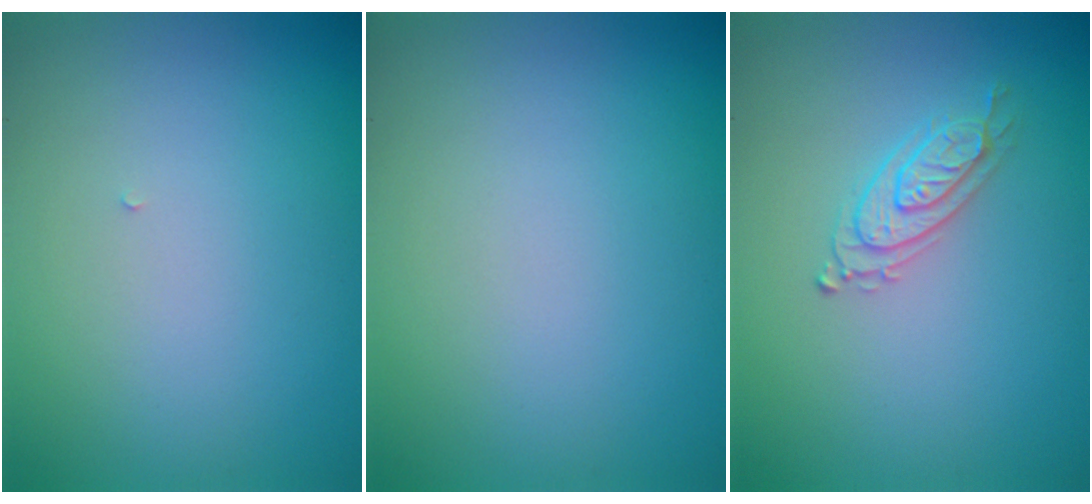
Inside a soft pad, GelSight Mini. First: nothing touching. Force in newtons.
{"total": 0.0}
{"total": 2.2, "press": 2.1, "slide": 0.6}